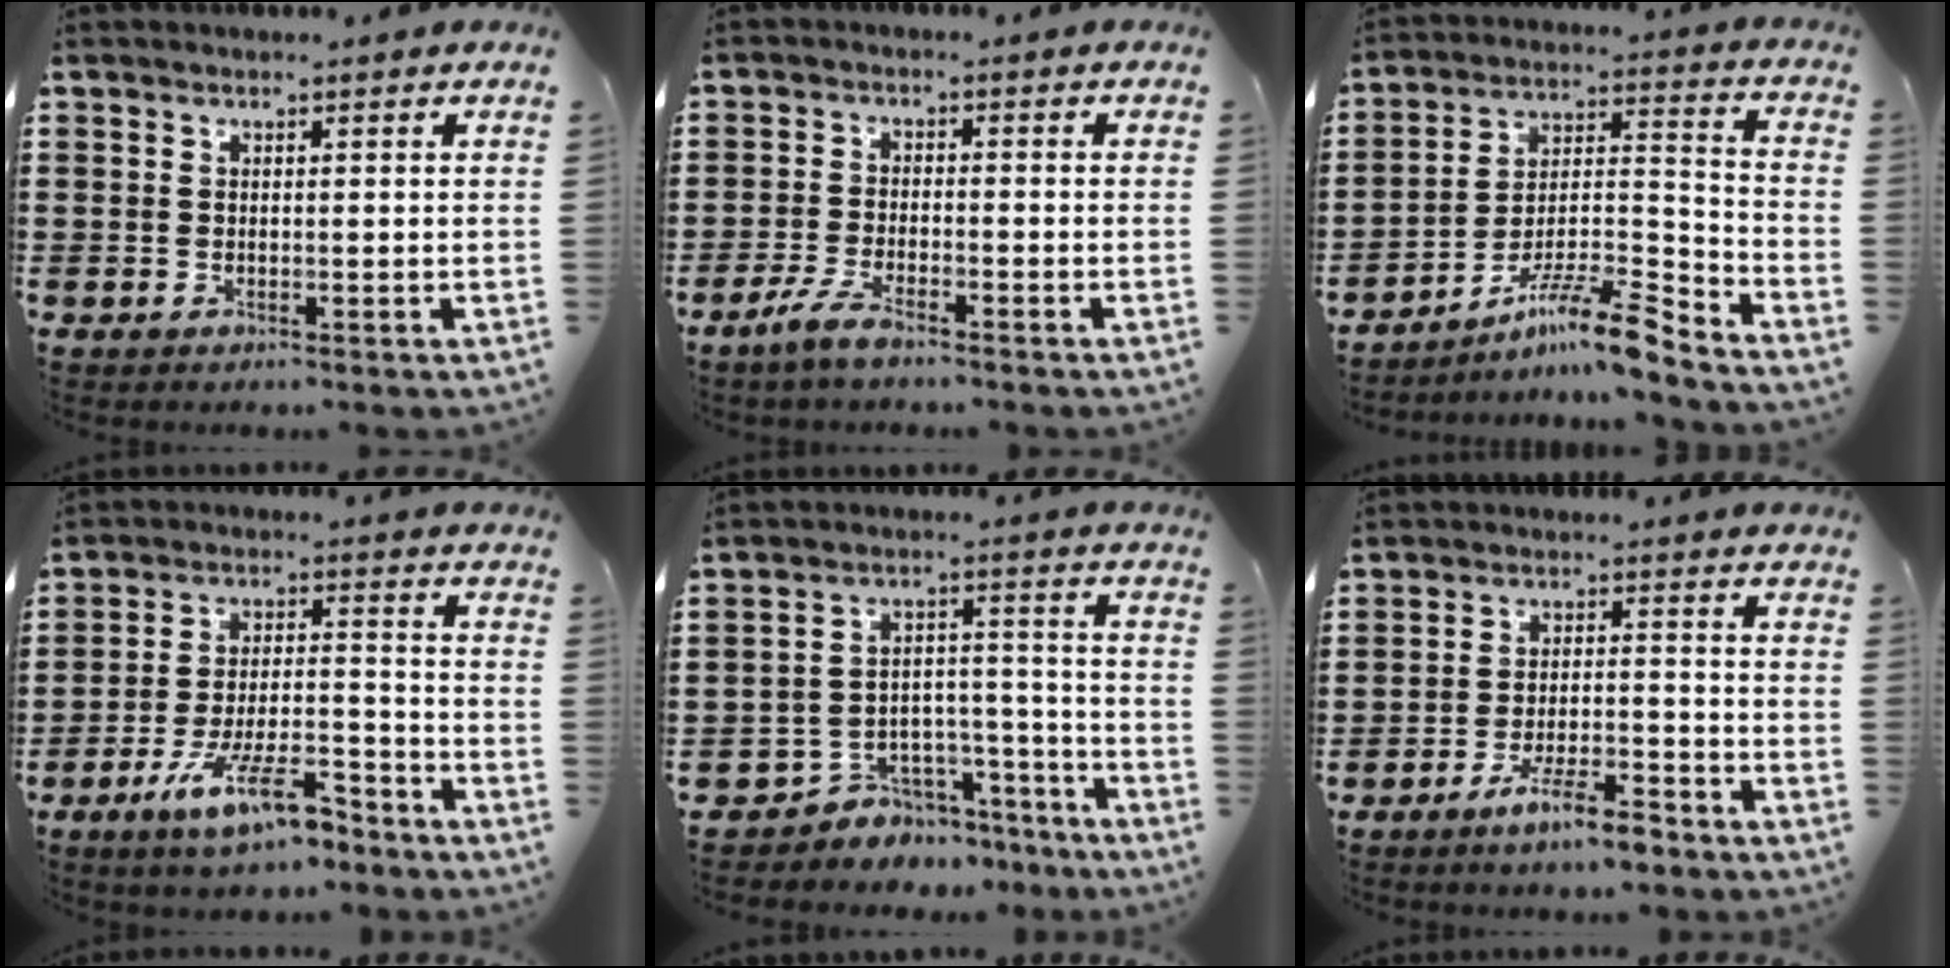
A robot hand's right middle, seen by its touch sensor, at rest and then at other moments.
{"total": 3.8, "force": [-2.9, 0.6, 2.3], "torque": [-0.059, -0.002, -0.060]}
{"total": 9.4, "force": [-7.2, 1.0, 5.9], "torque": [-0.107, 0.003, -0.140]}
{"total": 10.2, "force": [-7.3, 2.4, 6.7], "torque": [-0.132, 0.010, -0.140]}
{"total": 5.1, "force": [-4.5, 2.4, 0.0], "torque": [-0.007, 0.016, -0.092]}
{"total": 6.2, "force": [-5.2, 0.7, 3.2], "torque": [-0.065, -0.001, -0.100]}